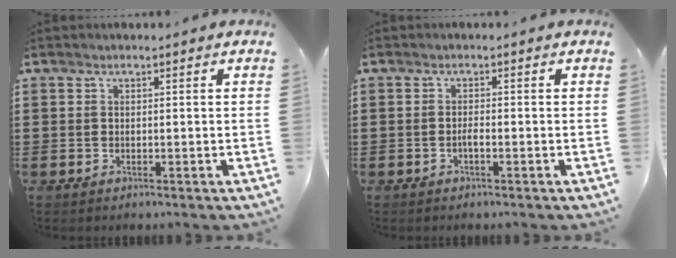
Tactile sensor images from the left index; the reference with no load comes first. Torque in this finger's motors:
{"motor_torque": [0.01, 0.01, 0.02, 0.03]}